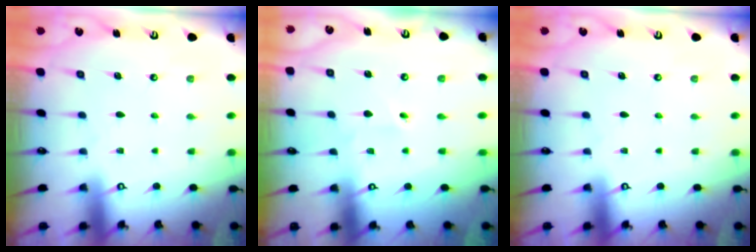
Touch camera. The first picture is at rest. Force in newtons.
{"total": 1.7, "press": 1.7, "slide": 0.2}
{"total": 0.0}